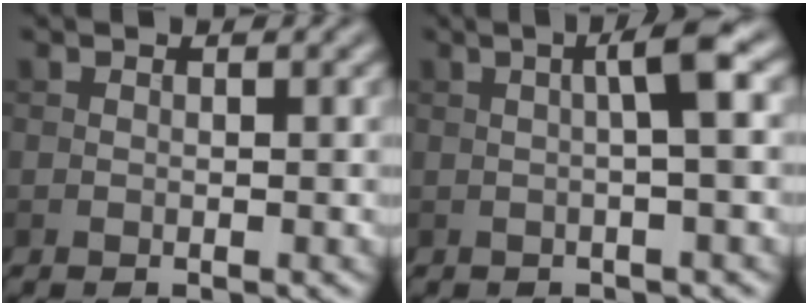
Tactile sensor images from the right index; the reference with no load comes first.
{"total": 3.9, "force": [0.5, 0.5, 3.8], "torque": [-0.054, 0.012, 0.005]}